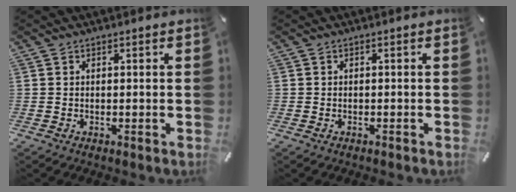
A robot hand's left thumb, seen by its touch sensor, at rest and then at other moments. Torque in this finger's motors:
{"motor_torque": [-0.18, -0.33, -0.10, 0.01, 0.00]}